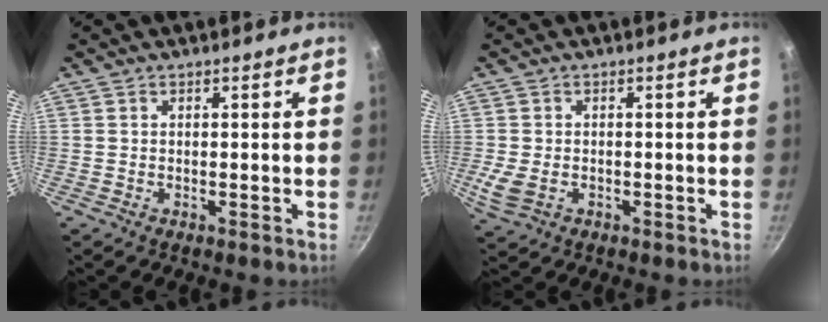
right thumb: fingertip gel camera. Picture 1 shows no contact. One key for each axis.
{"total": 4.5, "fx": -1.1, "fy": 3.2, "fz": 3.0, "tx": -0.066, "ty": -0.004, "tz": -0.017}